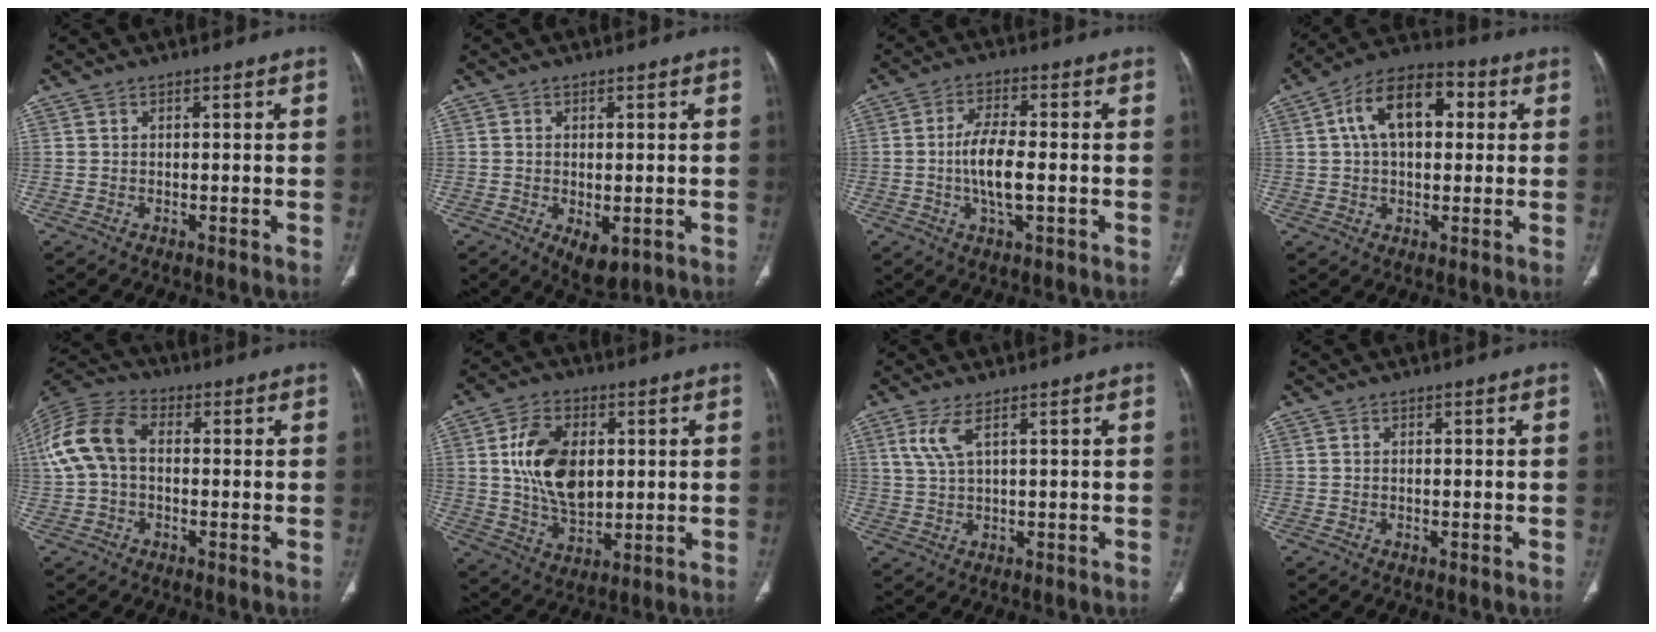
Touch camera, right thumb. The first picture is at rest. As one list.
[{"total": 5.1, "force": [-1.4, 2.7, 4.0], "torque": [-0.060, -0.010, -0.009]}, {"total": 7.7, "force": [-1.1, 2.8, 7.1], "torque": [-0.144, 0.004, -0.023]}, {"total": 13.6, "force": [3.2, 8.1, 10.5], "torque": [-0.159, 0.027, 0.045]}, {"total": 12.2, "force": [0.8, 8.2, 9.0], "torque": [-0.194, 0.036, 0.007]}, {"total": 13.9, "force": [2.3, 8.9, 10.4], "torque": [-0.166, -0.011, 0.047]}, {"total": 4.2, "force": [2.0, 1.1, 3.5], "torque": [-0.094, 0.000, 0.051]}, {"total": 0.0}]